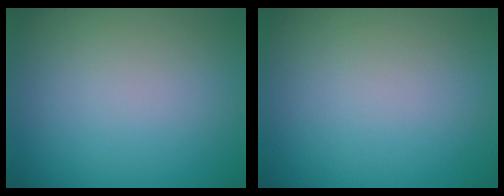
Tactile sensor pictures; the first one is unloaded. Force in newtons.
{"total": 0.0}